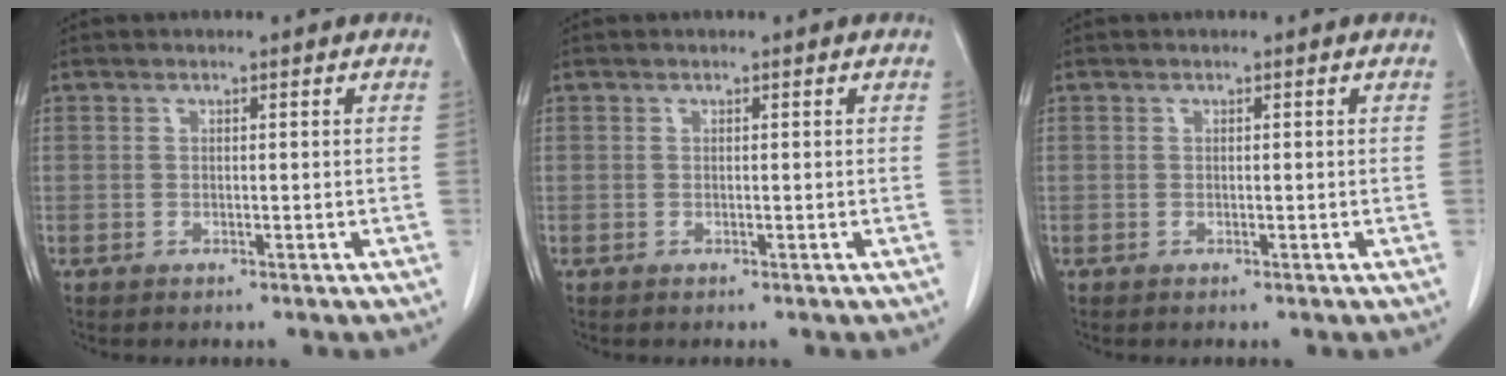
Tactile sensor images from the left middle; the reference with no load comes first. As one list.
[{"total": 0.0}, {"total": 0.0}]